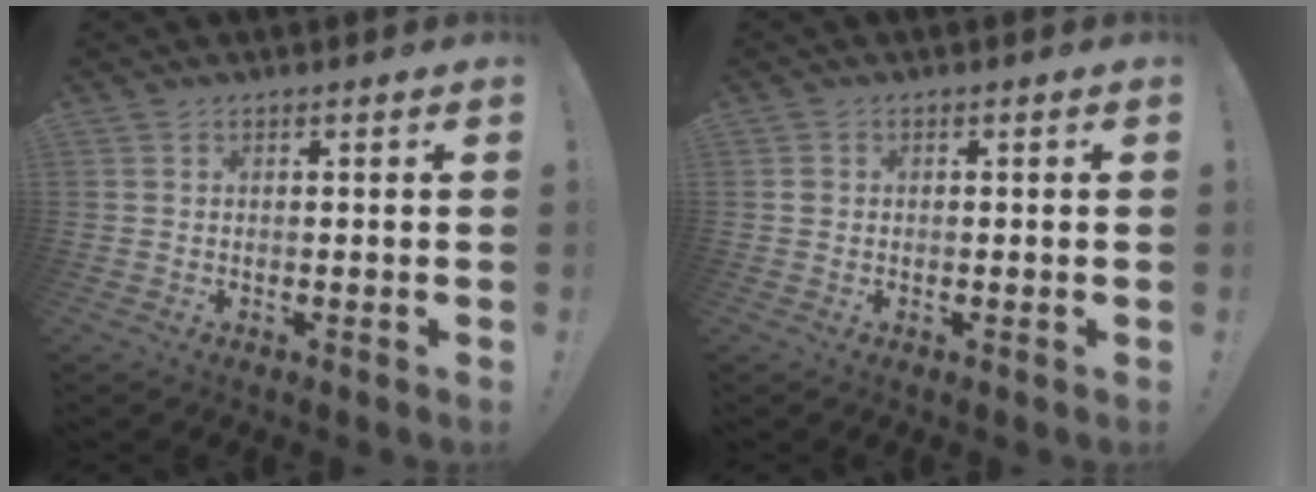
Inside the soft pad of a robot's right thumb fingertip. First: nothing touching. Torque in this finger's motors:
{"motor_torque": [-0.10, 0.06, 0.15, -0.17, 0.00]}